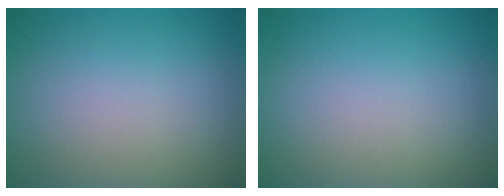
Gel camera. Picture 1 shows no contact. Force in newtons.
{"total": 0.0}